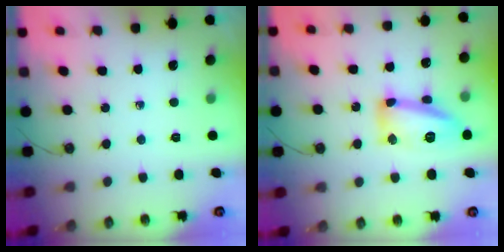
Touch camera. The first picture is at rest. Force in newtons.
{"total": 14.3, "press": 14.3, "slide": 1.1}